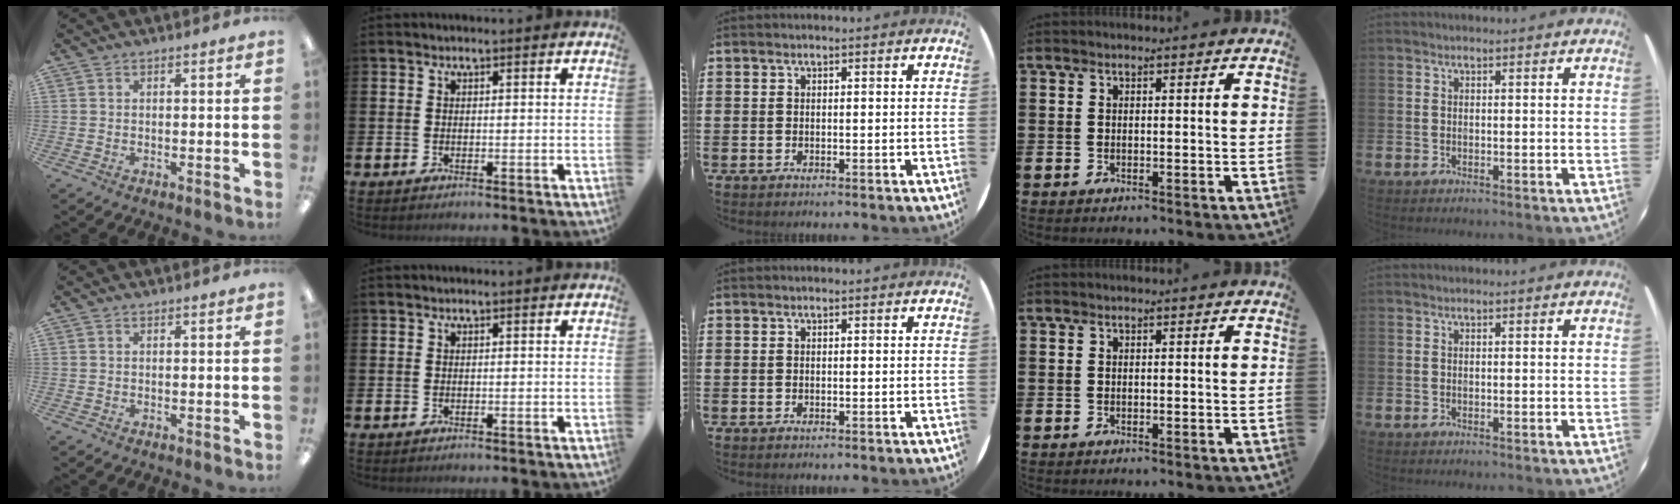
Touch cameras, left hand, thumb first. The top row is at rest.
{}